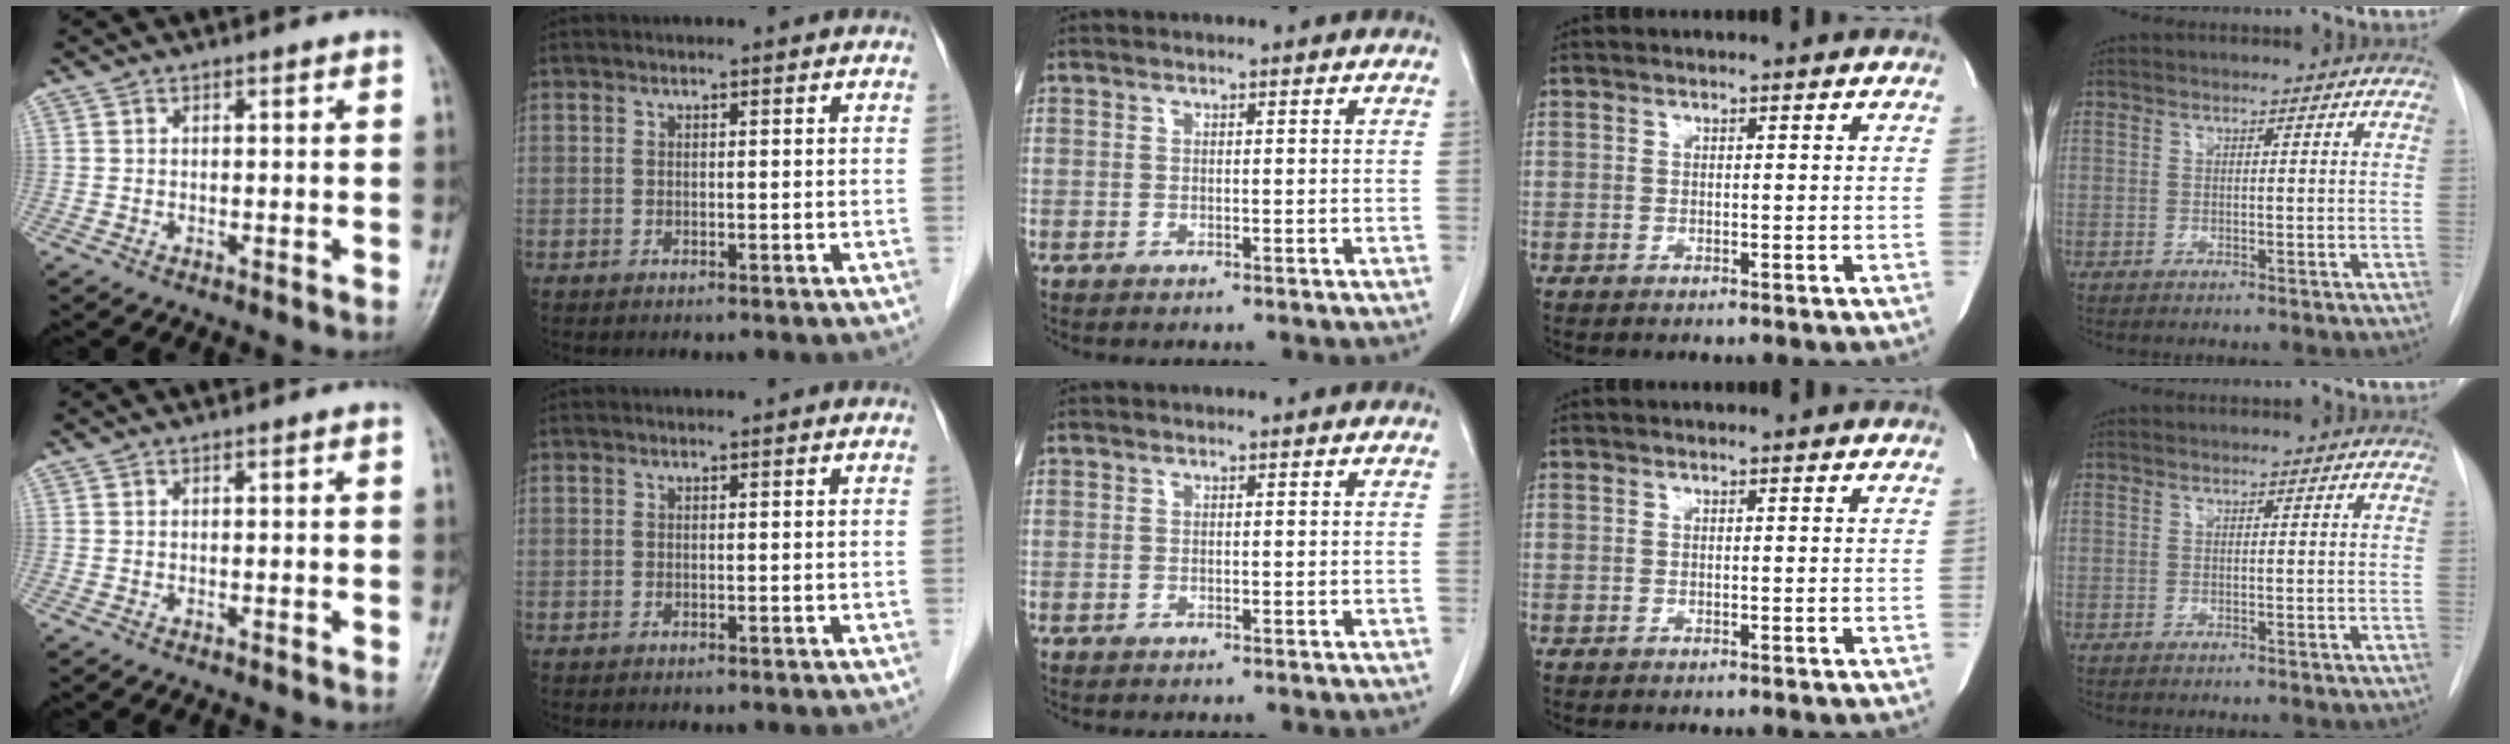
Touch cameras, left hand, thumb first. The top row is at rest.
{}